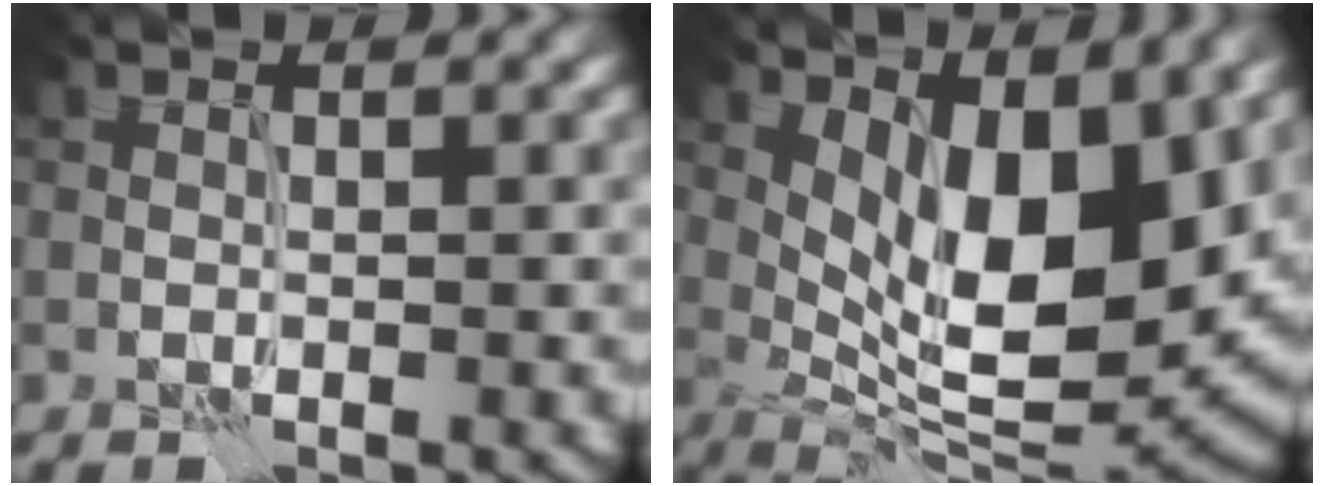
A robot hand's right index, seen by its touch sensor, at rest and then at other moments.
{"total": 12.1, "force": [2.7, 4.8, 10.8], "torque": [-0.149, -0.009, 0.047]}